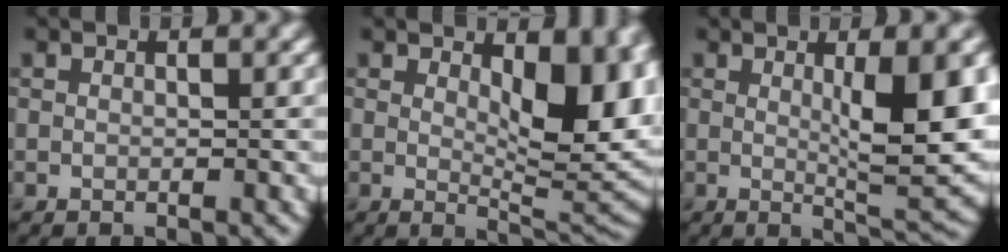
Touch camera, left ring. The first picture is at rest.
{"total": 9.2, "force": [1.8, 4.1, 8.0], "torque": [-0.101, -0.006, 0.034]}
{"total": 8.2, "force": [1.0, 1.8, 8.0], "torque": [-0.107, -0.012, 0.022]}